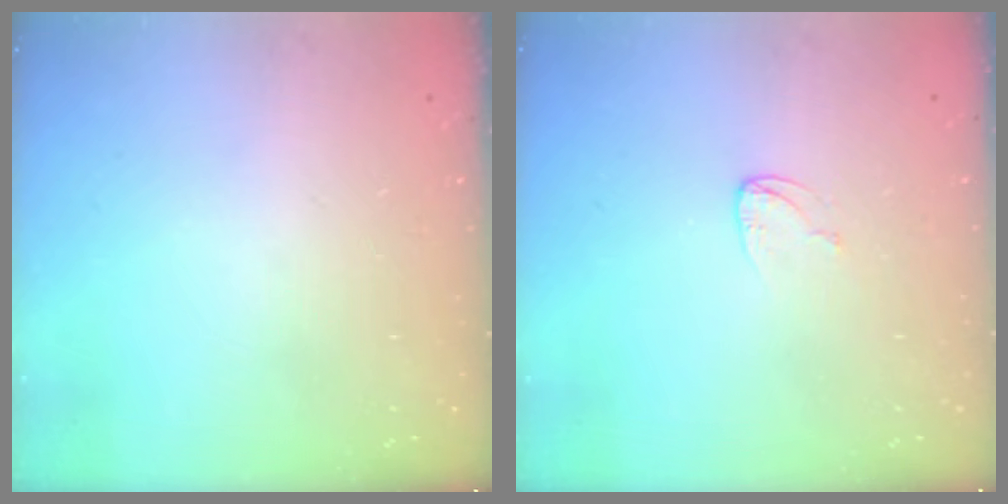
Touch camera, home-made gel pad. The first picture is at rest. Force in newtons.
{"total": 3.4, "press": 3.4, "slide": 0.3}